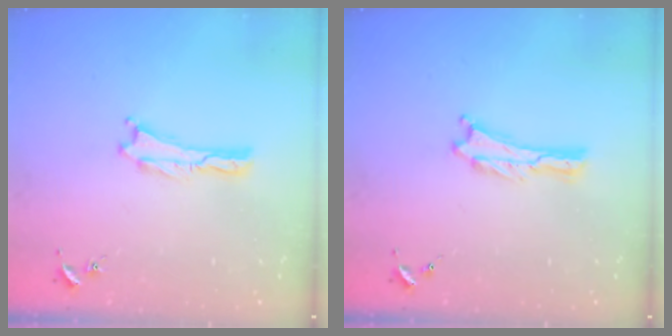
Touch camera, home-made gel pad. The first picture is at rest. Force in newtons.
{"total": 0.0}